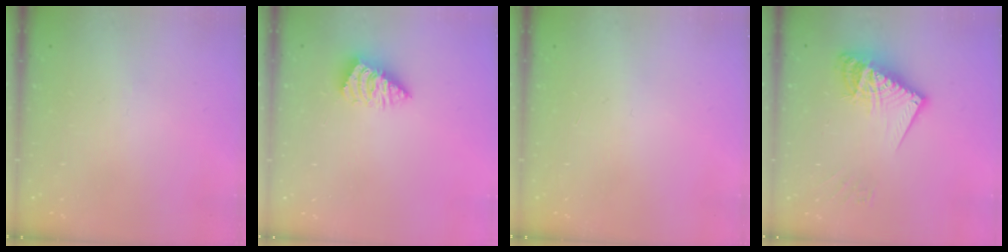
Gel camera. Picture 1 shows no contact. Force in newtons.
{"total": 1.9, "press": 1.9, "slide": 0.4}
{"total": 0.0}
{"total": 14.7, "press": 14.6, "slide": 1.5}